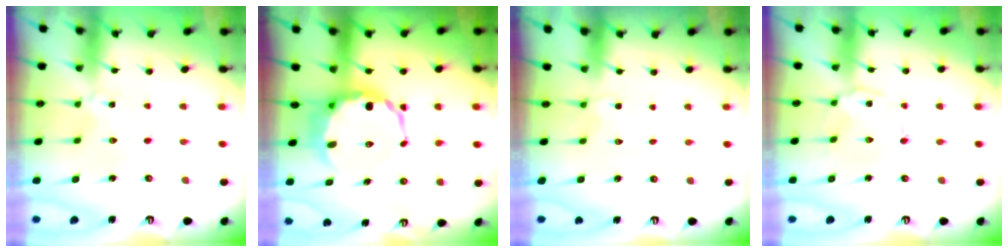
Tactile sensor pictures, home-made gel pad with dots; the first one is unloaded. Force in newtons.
{"total": 11.0, "press": 10.6, "slide": 2.7}
{"total": 2.2, "press": 1.7, "slide": 1.4}
{"total": 1.9, "press": 1.9, "slide": 0.3}